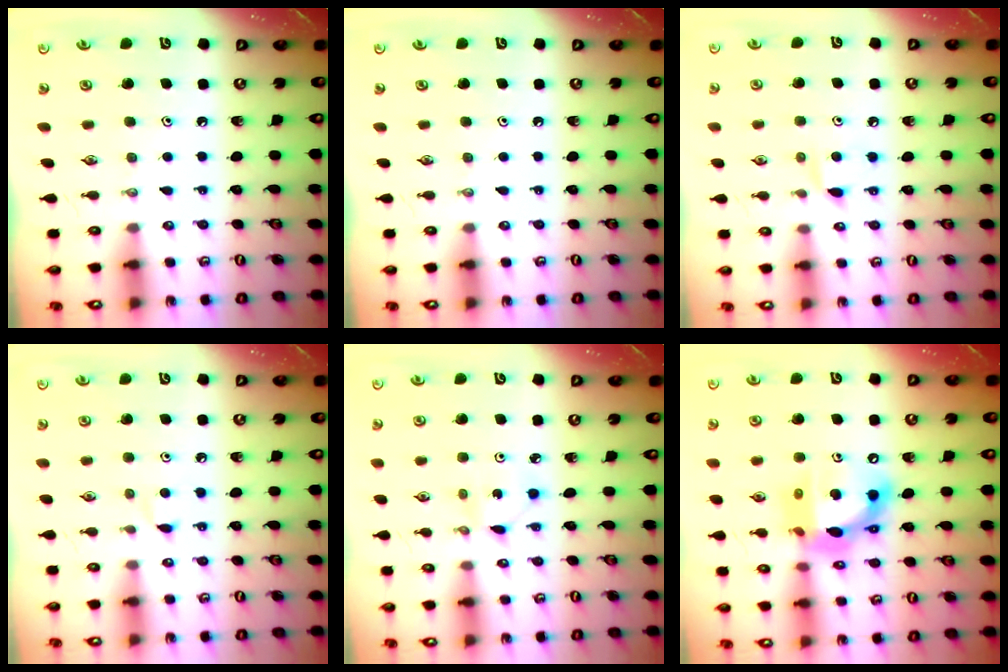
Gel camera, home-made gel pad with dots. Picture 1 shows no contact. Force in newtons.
{"total": 0.0}
{"total": 5.6, "press": 5.5, "slide": 0.7}
{"total": 3.8, "press": 3.8, "slide": 0.5}
{"total": 1.3, "press": 1.3, "slide": 0.1}
{"total": 14.4, "press": 14.4, "slide": 1.5}